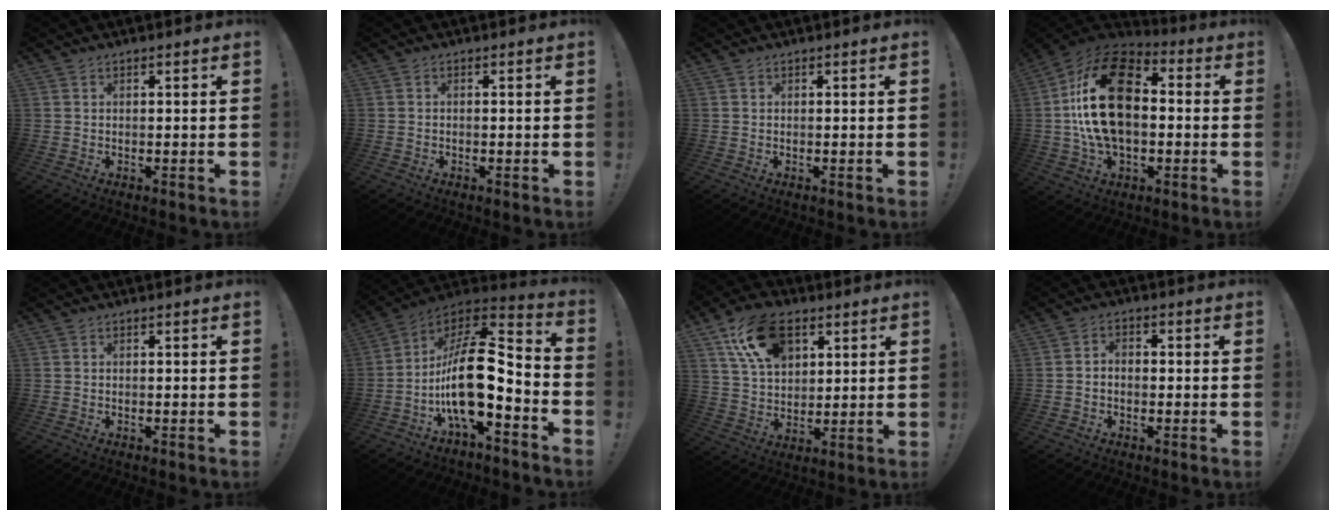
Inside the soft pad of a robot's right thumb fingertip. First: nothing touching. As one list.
[{"total": 0.6, "force": [-0.4, 0.3, 0.3], "torque": [-0.013, 0.004, -0.006]}, {"total": 0.0}, {"total": 26.2, "force": [2.5, 16.1, 20.6], "torque": [-0.386, 0.018, 0.046]}, {"total": 0.0}, {"total": 19.2, "force": [-3.9, 7.8, 17.1], "torque": [-0.334, 0.015, -0.063]}, {"total": 16.8, "force": [8.6, 10.5, 9.8], "torque": [-0.159, -0.024, 0.160]}, {"total": 2.9, "force": [-1.5, 1.9, 1.5], "torque": [-0.030, 0.013, -0.026]}]